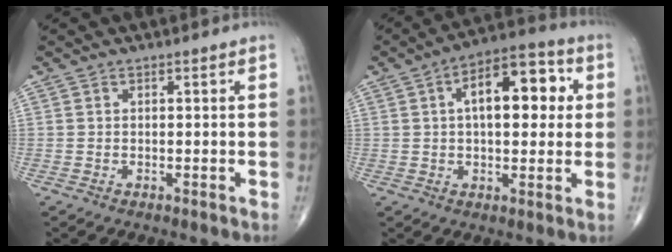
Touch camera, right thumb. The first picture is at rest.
{"total": 14.0, "force": [2.9, 6.9, 11.8], "torque": [-0.147, 0.020, 0.039]}